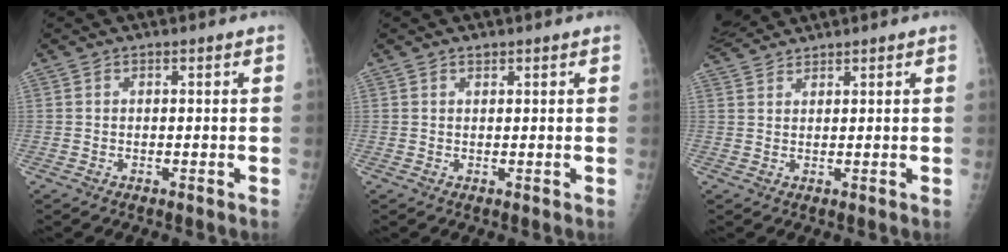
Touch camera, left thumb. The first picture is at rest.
{"total": 0.7, "force": [0.6, 0.3, 0.2], "torque": [-0.001, -0.004, 0.009]}
{"total": 4.9, "force": [4.8, 0.7, 0.9], "torque": [-0.023, 0.011, 0.097]}